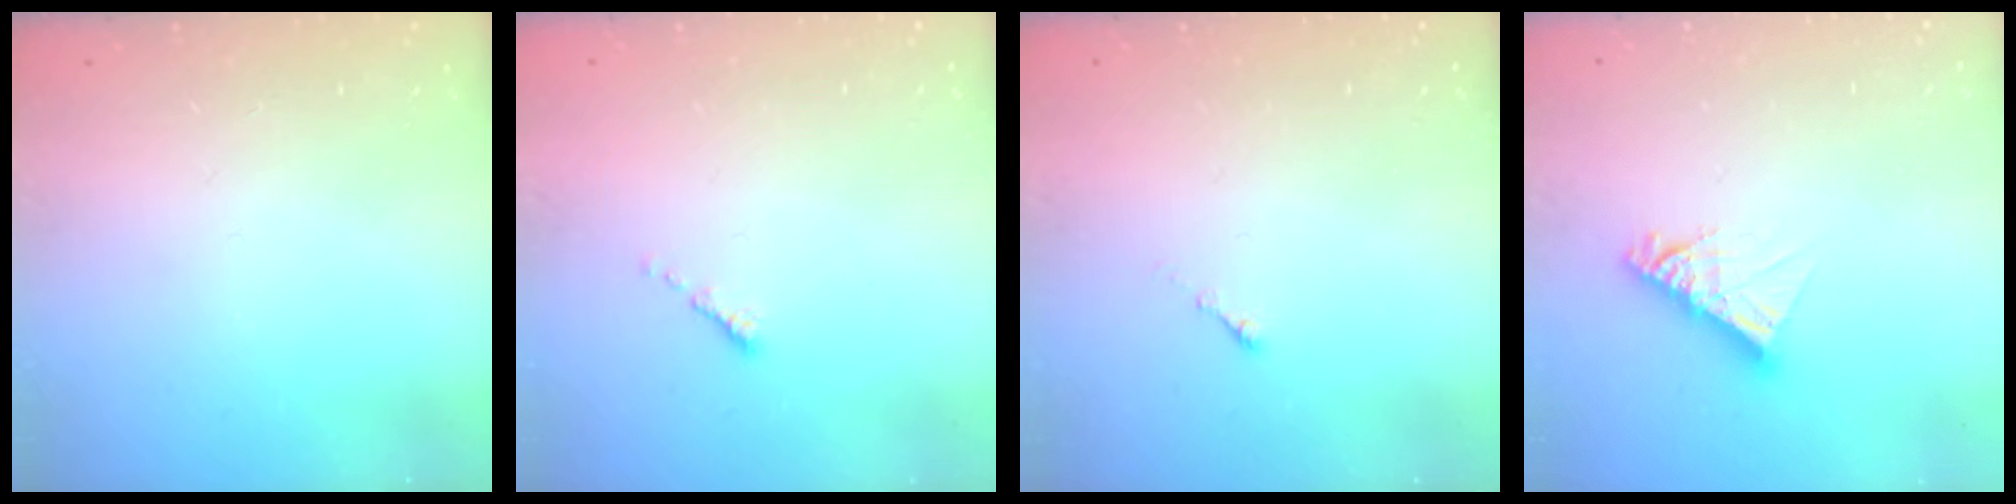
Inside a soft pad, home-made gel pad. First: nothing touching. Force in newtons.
{"total": 0.6, "press": 0.5, "slide": 0.2}
{"total": 0.0}
{"total": 8.4, "press": 8.4, "slide": 0.7}